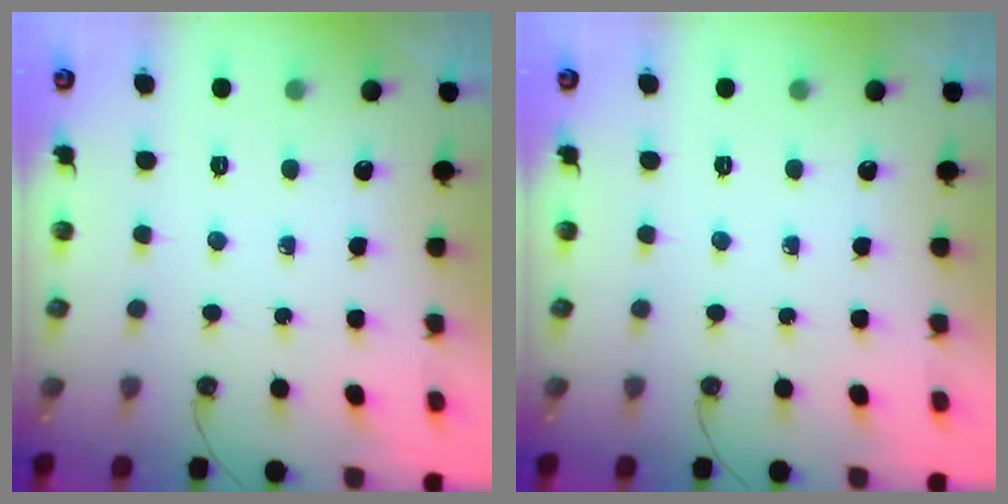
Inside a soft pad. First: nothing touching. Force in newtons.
{"total": 0.0}